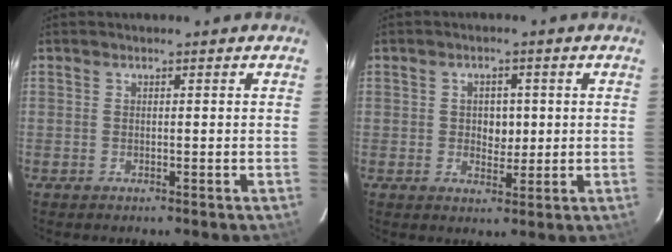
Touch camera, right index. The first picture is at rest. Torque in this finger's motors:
{"motor_torque": [0.02, 0.18, 0.04, 0.01]}